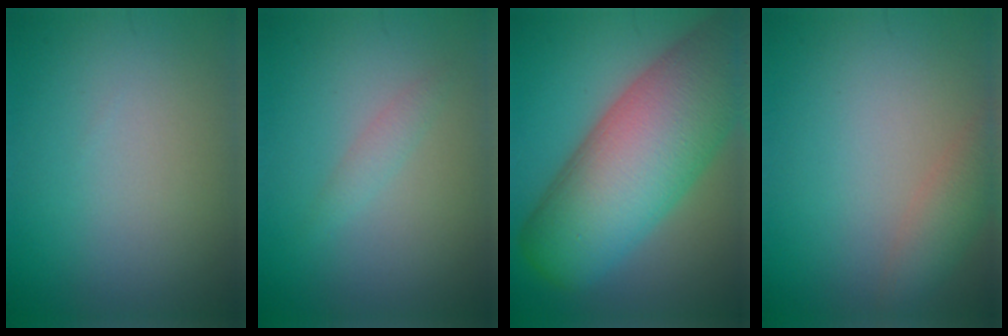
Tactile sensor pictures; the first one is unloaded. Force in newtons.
{"total": 1.2, "press": 1.2, "slide": 0.1}
{"total": 14.3, "press": 14.3, "slide": 0.9}
{"total": 2.5, "press": 2.5, "slide": 0.2}